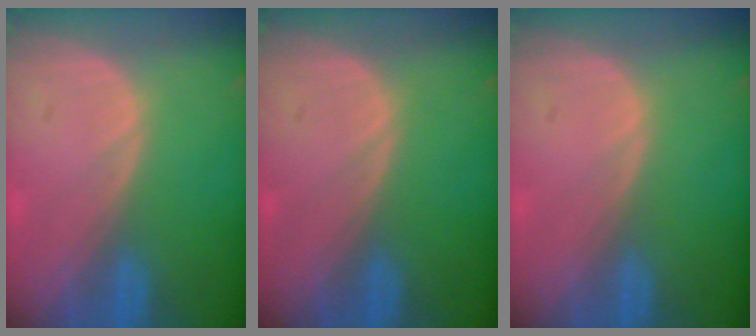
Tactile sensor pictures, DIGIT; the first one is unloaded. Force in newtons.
{"total": 0.0}
{"total": 0.0}